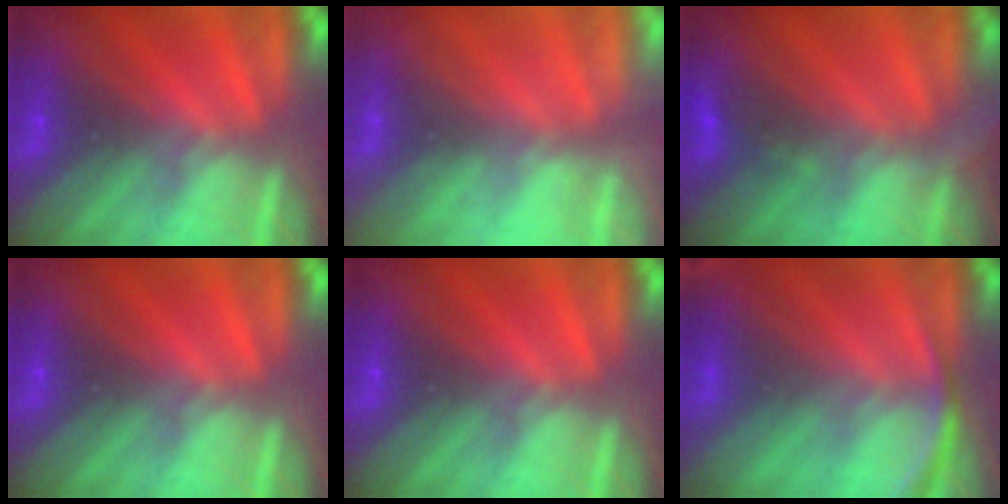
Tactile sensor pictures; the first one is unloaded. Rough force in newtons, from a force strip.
{"total": 2.2}
{"total": 2.9}
{"total": 0.0}
{"total": 0.0}
{"total": 2.7}